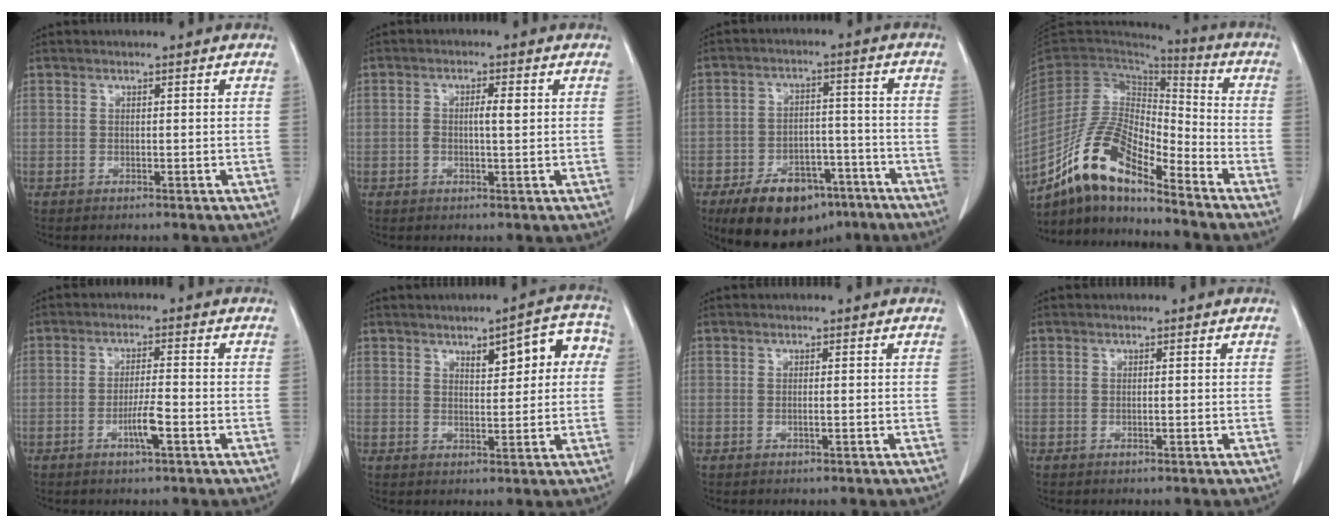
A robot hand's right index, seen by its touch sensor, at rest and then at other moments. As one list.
[{"total": 3.0, "force": [0.2, 0.7, 2.9], "torque": [-0.055, 0.010, 0.004]}, {"total": 14.0, "force": [-9.3, 7.3, 7.5], "torque": [-0.112, 0.012, -0.143]}, {"total": 14.1, "force": [-10.8, 3.4, 8.4], "torque": [-0.165, 0.015, -0.201]}, {"total": 4.2, "force": [-1.8, 0.1, 3.8], "torque": [-0.070, -0.004, -0.034]}, {"total": 7.8, "force": [2.6, 2.8, 6.8], "torque": [-0.074, 0.027, 0.032]}, {"total": 0.7, "force": [-0.2, 0.0, 0.7], "torque": [-0.013, 0.000, -0.002]}, {"total": 0.5, "force": [-0.1, 0.0, 0.5], "torque": [-0.010, 0.000, -0.001]}]